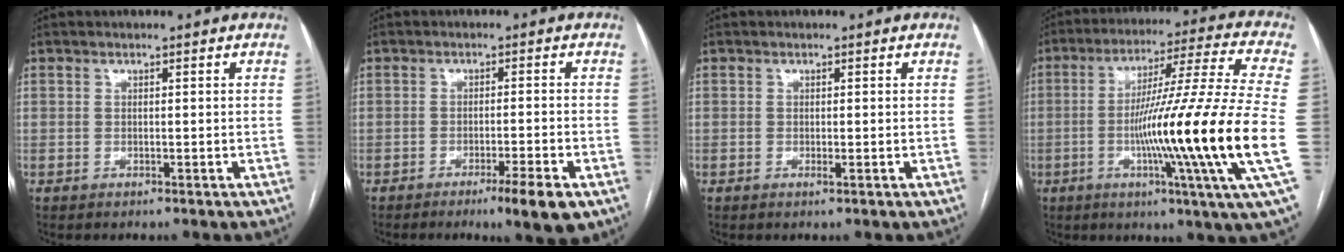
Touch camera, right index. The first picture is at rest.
{"total": 6.0, "force": [-3.4, 0.2, 4.9], "torque": [-0.067, -0.010, -0.051]}
{"total": 0.6, "force": [-0.2, 0.1, 0.5], "torque": [-0.006, -0.001, -0.003]}
{"total": 22.9, "force": [-4.4, -2.6, 22.3], "torque": [-0.336, -0.019, -0.093]}